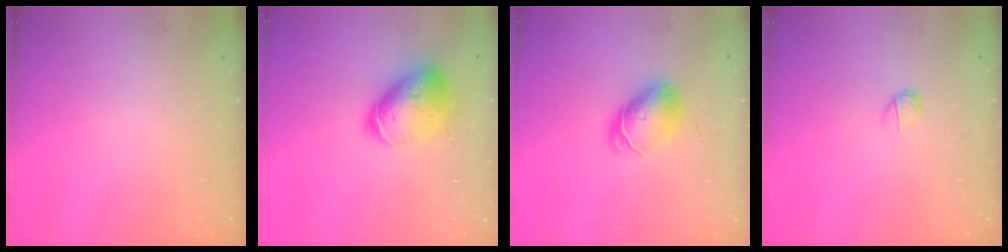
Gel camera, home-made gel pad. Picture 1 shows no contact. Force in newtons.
{"total": 17.8, "press": 17.5, "slide": 2.9}
{"total": 7.8, "press": 7.7, "slide": 0.5}
{"total": 3.0, "press": 3.0, "slide": 0.5}